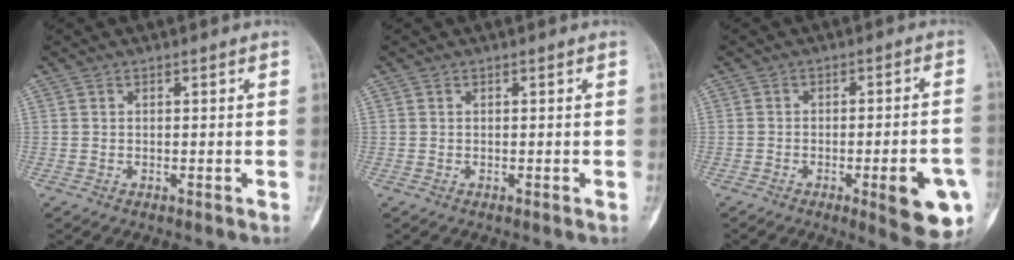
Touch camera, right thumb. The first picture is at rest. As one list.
[{"total": 0.0}, {"total": 12.1, "force": [-4.5, 2.8, 10.9], "torque": [-0.121, 0.010, -0.052]}]